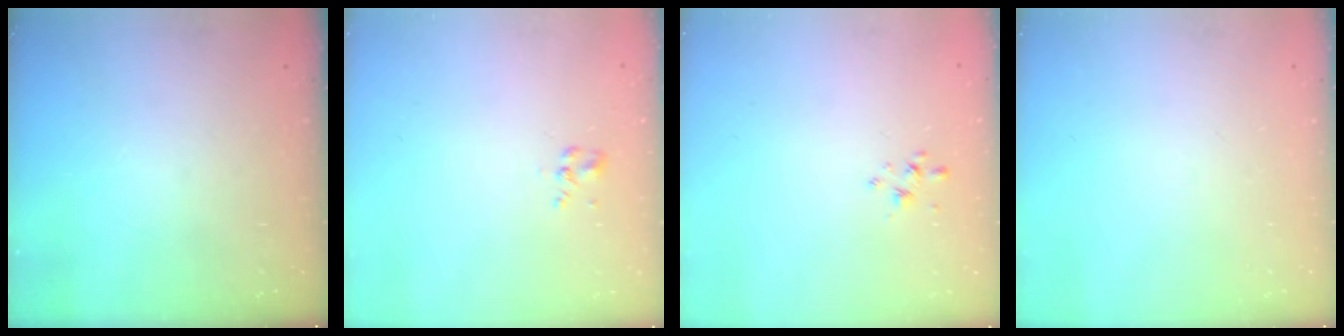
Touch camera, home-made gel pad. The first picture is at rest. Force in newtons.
{"total": 2.0, "press": 1.8, "slide": 0.9}
{"total": 2.7, "press": 2.5, "slide": 0.9}
{"total": 0.0}